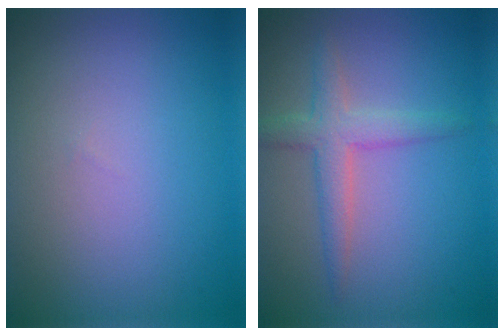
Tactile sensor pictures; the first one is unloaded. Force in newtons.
{"total": 3.0, "press": 3.0, "slide": 0.1}